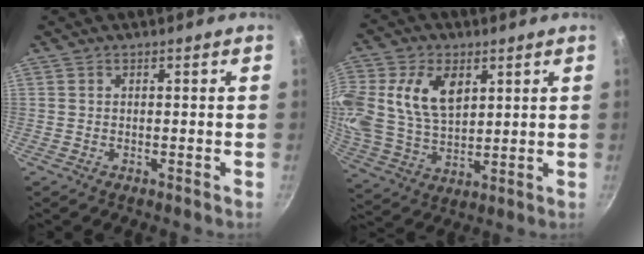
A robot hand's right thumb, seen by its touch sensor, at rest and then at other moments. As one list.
[{"total": 16.4, "force": [5.0, 10.9, 11.2], "torque": [-0.222, -0.010, 0.099]}]